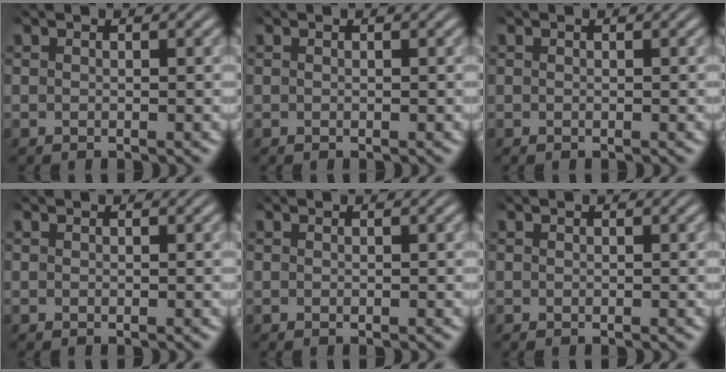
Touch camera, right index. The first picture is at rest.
{"total": 0.0}
{"total": 0.0}
{"total": 0.0}
{"total": 0.0}
{"total": 0.0}